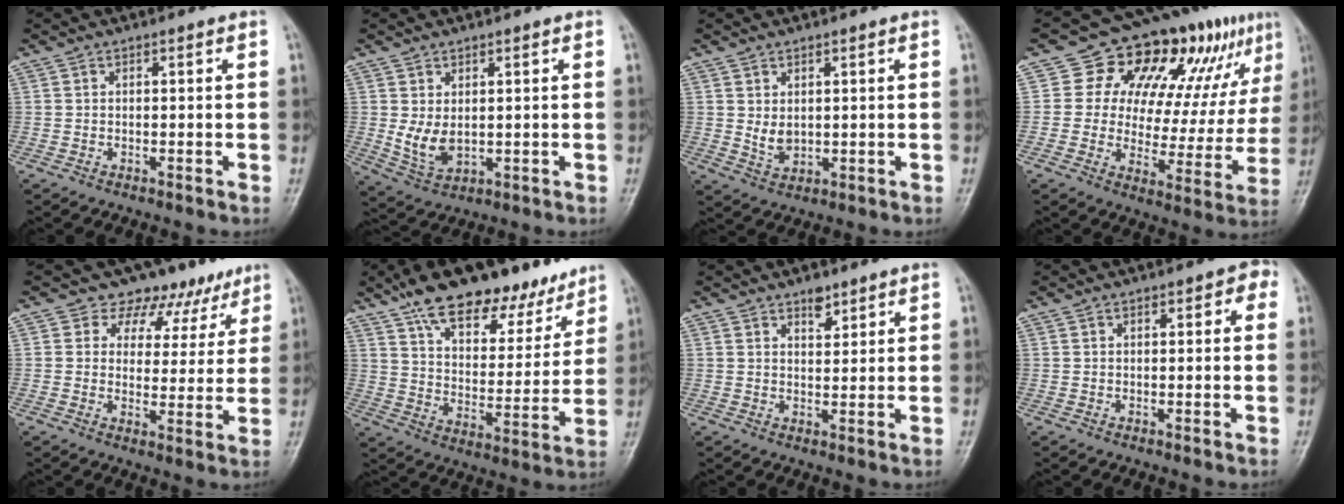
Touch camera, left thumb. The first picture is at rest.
{"total": 6.0, "force": [0.7, 3.5, 4.8], "torque": [-0.081, -0.011, 0.028]}
{"total": 3.8, "force": [0.8, 2.3, 2.9], "torque": [-0.043, -0.011, 0.023]}
{"total": 20.6, "force": [9.9, 11.1, 14.2], "torque": [-0.129, -0.009, 0.140]}
{"total": 9.9, "force": [7.5, 6.2, 1.6], "torque": [0.021, -0.038, 0.085]}
{"total": 21.4, "force": [15.4, 9.5, 11.4], "torque": [-0.137, -0.052, 0.247]}
{"total": 3.1, "force": [2.2, 1.4, 1.7], "torque": [-0.016, -0.014, 0.036]}
{"total": 3.7, "force": [1.1, 1.9, 3.0], "torque": [-0.027, 0.013, 0.009]}